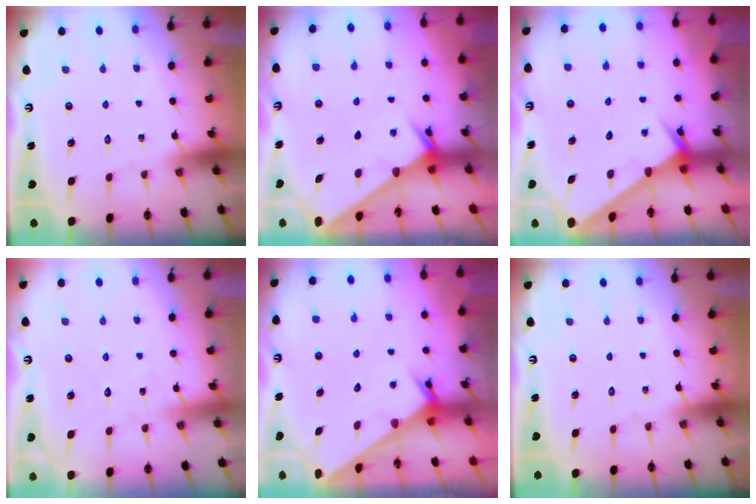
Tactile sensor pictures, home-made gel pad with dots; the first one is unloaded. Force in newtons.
{"total": 2.0, "press": 2.0, "slide": 0.1}
{"total": 2.6, "press": 2.6, "slide": 0.2}
{"total": 5.9, "press": 5.9, "slide": 0.4}
{"total": 2.3, "press": 2.3, "slide": 0.1}
{"total": 0.0}